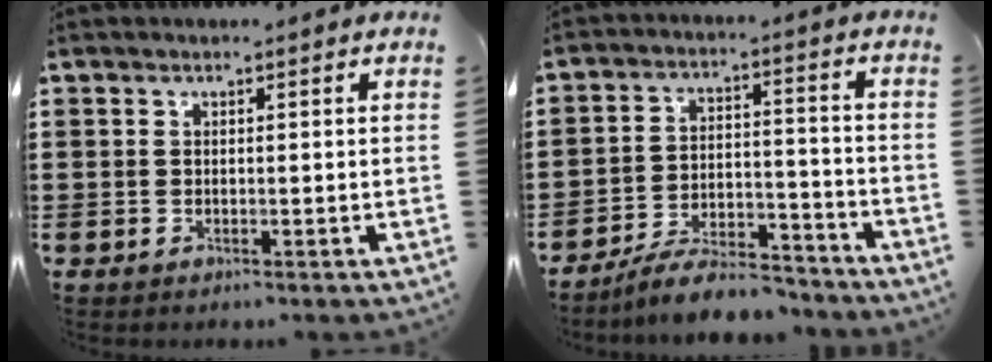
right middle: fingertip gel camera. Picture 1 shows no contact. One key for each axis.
{"total": 8.0, "fx": -7.4, "fy": 1.3, "fz": 2.8, "tx": -0.045, "ty": 0.017, "tz": -0.139}